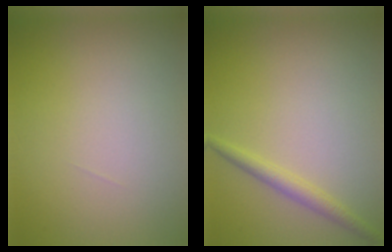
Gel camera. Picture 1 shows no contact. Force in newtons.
{"total": 1.8, "press": 1.8, "slide": 0.1}